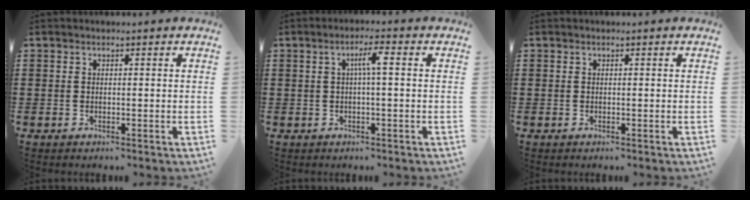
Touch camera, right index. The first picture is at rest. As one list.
[{"total": 3.5, "force": [0.3, 0.3, 3.5], "torque": [-0.065, 0.006, 0.001]}, {"total": 0.0}]